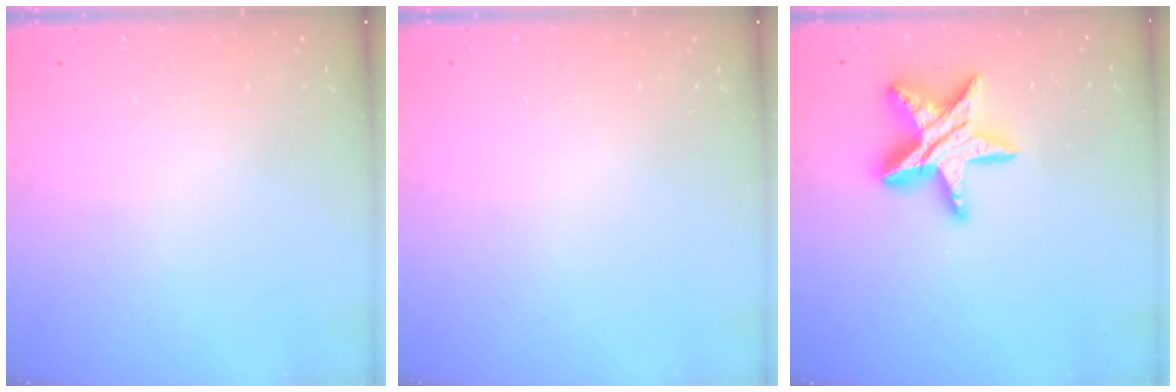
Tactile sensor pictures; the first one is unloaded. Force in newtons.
{"total": 0.0}
{"total": 17.9, "press": 17.8, "slide": 1.3}